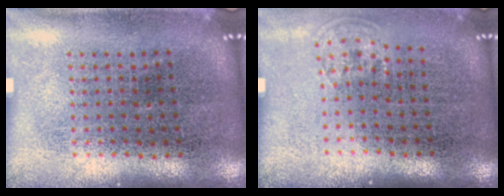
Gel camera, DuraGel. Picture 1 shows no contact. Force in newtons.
{"total": 0.7, "press": 0.6, "slide": 0.4}